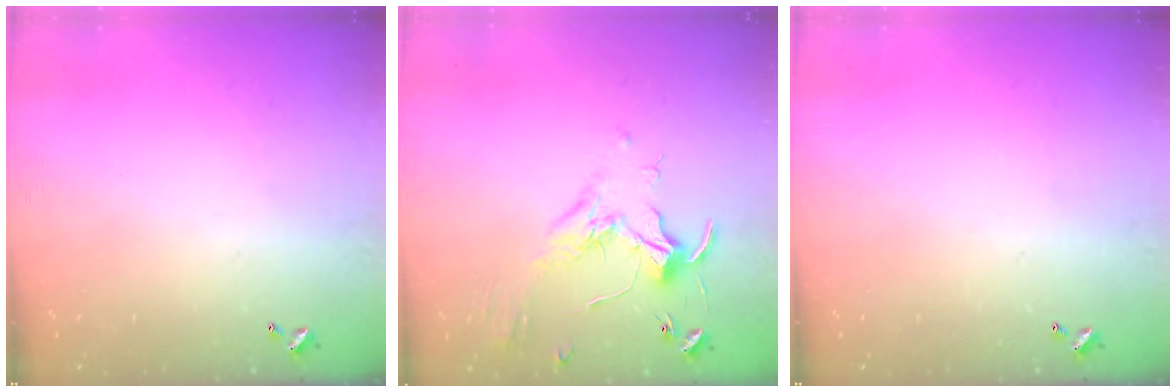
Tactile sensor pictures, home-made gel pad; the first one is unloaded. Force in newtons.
{"total": 1.7, "press": 1.6, "slide": 0.5}
{"total": 0.0}